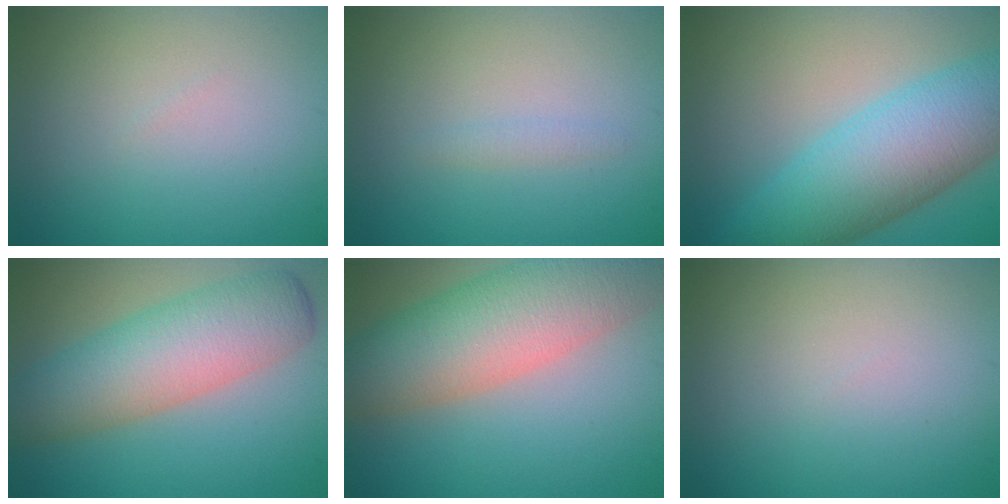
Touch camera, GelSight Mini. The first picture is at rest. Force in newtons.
{"total": 0.8, "press": 0.8, "slide": 0.0}
{"total": 9.9, "press": 9.9, "slide": 0.2}
{"total": 7.6, "press": 7.6, "slide": 0.2}
{"total": 9.6, "press": 9.6, "slide": 0.6}
{"total": 0.0}